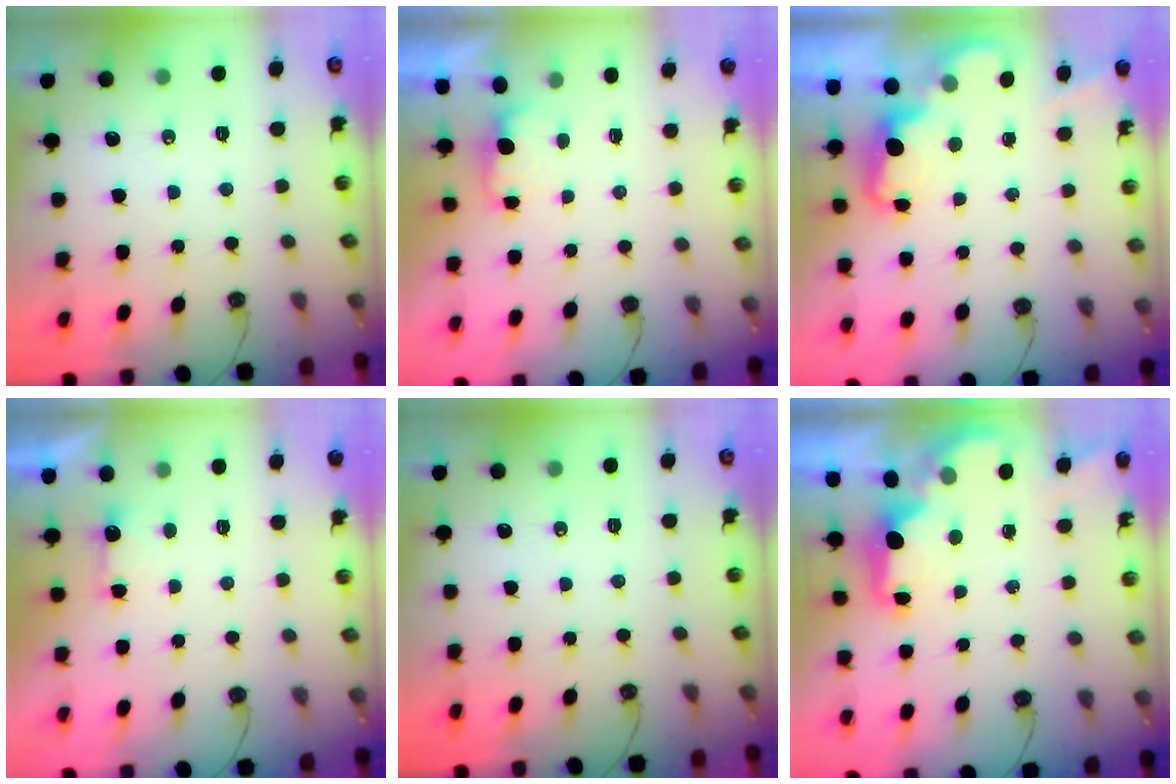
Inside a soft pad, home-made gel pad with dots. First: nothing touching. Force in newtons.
{"total": 1.0, "press": 0.7, "slide": 0.7}
{"total": 2.0, "press": 1.9, "slide": 0.5}
{"total": 1.7, "press": 1.5, "slide": 0.8}
{"total": 0.0}
{"total": 1.9, "press": 1.8, "slide": 0.7}